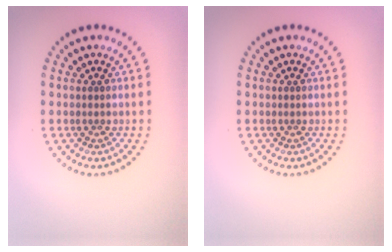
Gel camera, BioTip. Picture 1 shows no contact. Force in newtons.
{"total": 0.0}